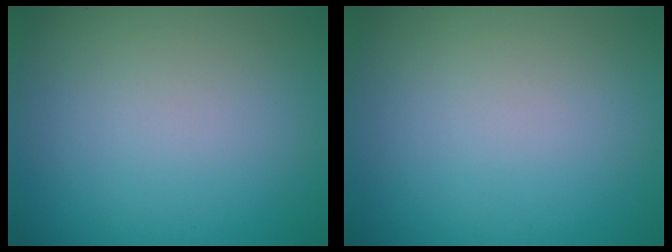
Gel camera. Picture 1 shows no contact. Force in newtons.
{"total": 0.0}